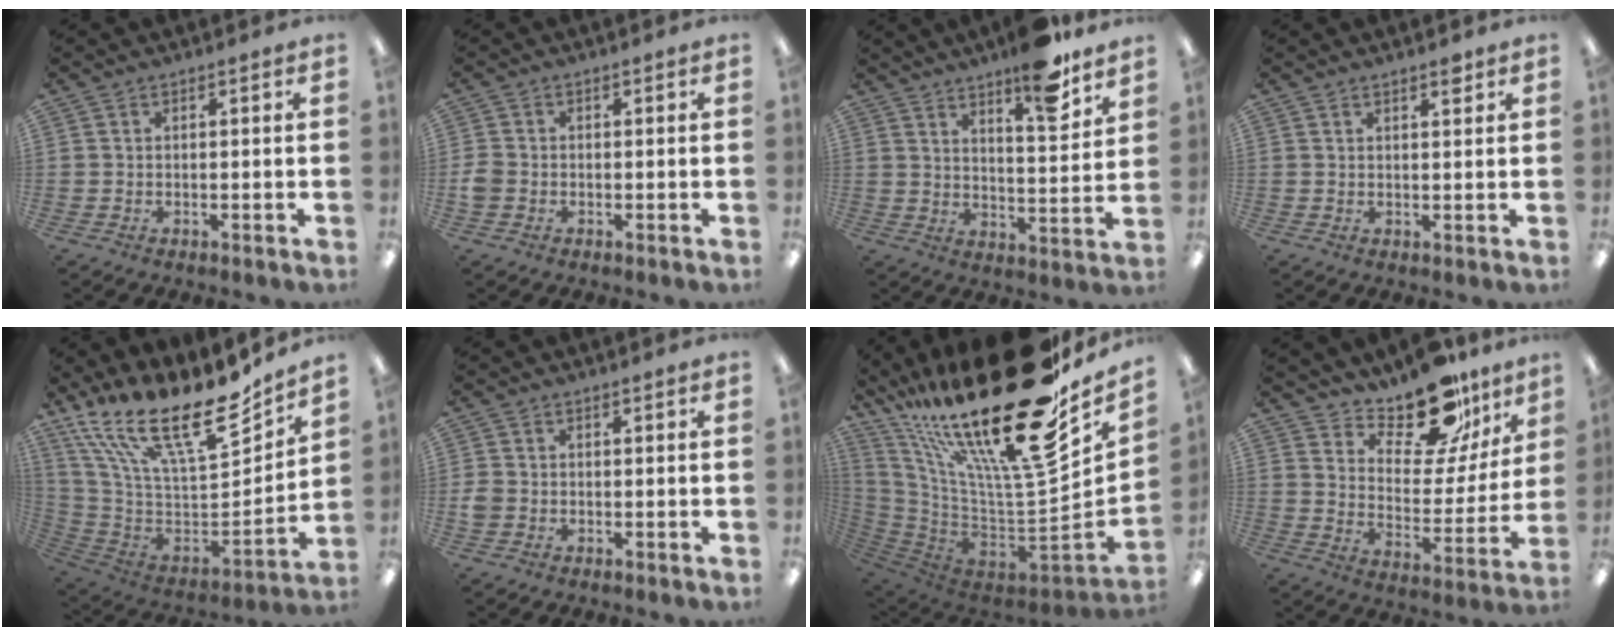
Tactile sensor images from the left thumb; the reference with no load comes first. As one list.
[{"total": 2.7, "force": [-0.6, 2.3, 1.2], "torque": [-0.018, 0.007, -0.011]}, {"total": 12.6, "force": [9.7, 3.3, 7.3], "torque": [-0.096, -0.062, 0.162]}, {"total": 2.2, "force": [1.9, 0.6, 0.9], "torque": [-0.004, -0.008, 0.031]}, {"total": 23.4, "force": [15.5, 8.5, 15.3], "torque": [-0.275, -0.116, 0.269]}, {"total": 2.2, "force": [-0.4, 1.9, 0.9], "torque": [-0.013, 0.005, -0.007]}, {"total": 33.9, "force": [21.0, 10.3, 24.5], "torque": [-0.357, -0.192, 0.366]}, {"total": 17.3, "force": [14.3, 7.1, 6.8], "torque": [-0.102, -0.109, 0.249]}]